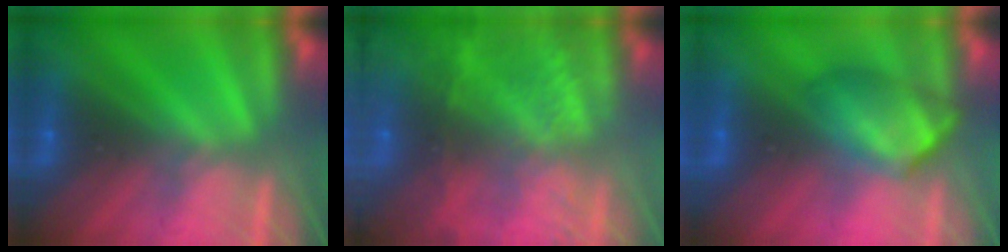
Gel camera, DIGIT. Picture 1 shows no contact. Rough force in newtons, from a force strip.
{"total": 5.8}
{"total": 4.6}